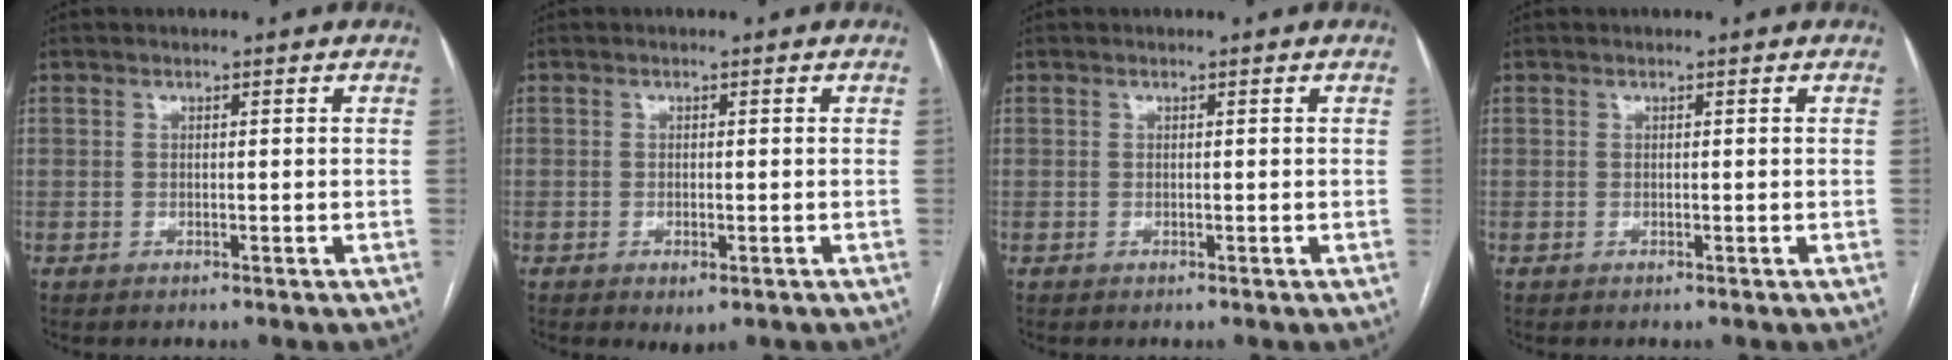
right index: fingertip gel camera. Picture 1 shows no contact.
{"total": 2.1, "force": [-1.0, 0.8, 1.6], "torque": [-0.023, -0.003, -0.007]}
{"total": 0.0}
{"total": 0.0}